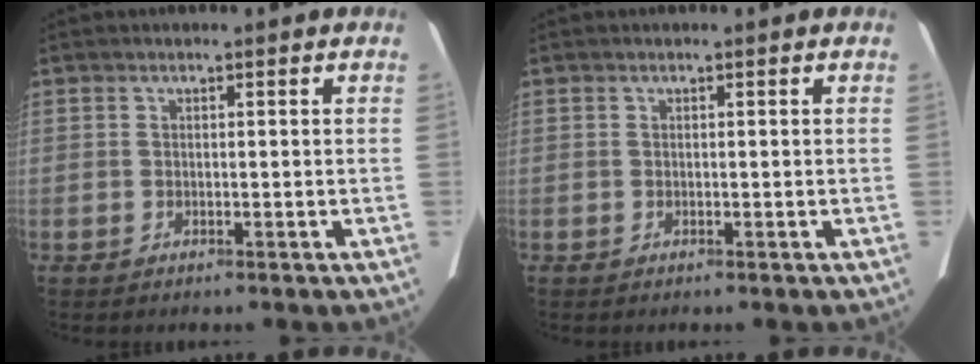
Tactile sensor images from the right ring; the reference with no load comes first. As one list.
[{"total": 0.0}]